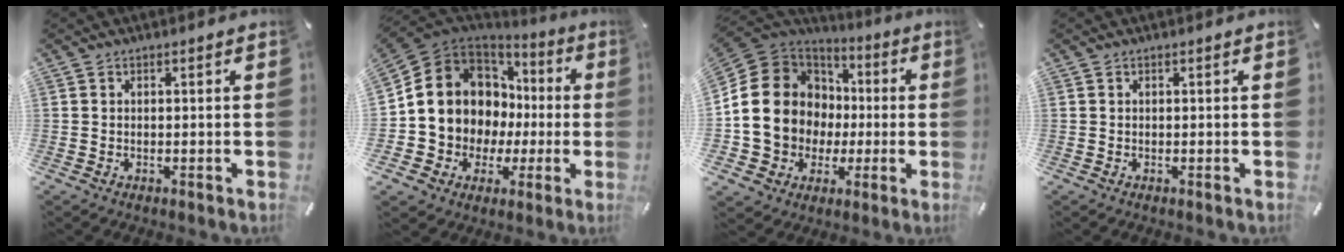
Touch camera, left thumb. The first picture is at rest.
{"total": 13.4, "force": [2.6, 12.3, 4.4], "torque": [-0.082, -0.038, 0.066]}
{"total": 19.5, "force": [0.0, 17.4, 8.9], "torque": [-0.187, -0.010, 0.021]}
{"total": 0.0}